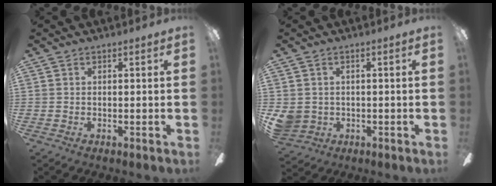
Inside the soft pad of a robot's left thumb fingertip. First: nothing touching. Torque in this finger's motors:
{"motor_torque": [0.12, 0.63, 0.41, -0.48, 0.00]}